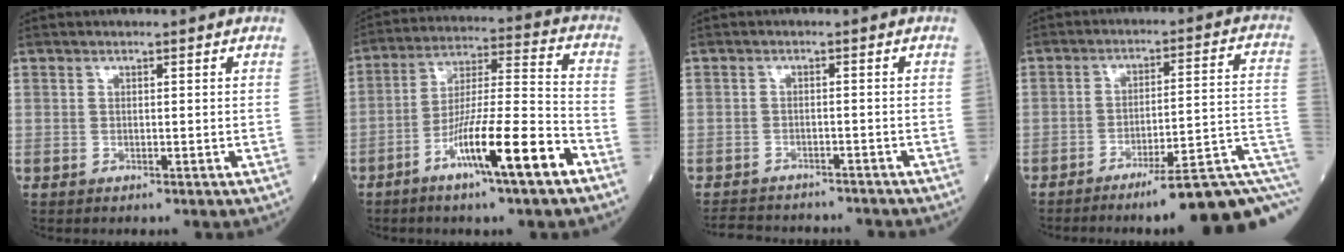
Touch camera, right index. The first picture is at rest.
{"total": 14.2, "force": [-7.4, 0.3, 12.1], "torque": [-0.212, -0.007, -0.131]}
{"total": 9.0, "force": [-8.4, 2.6, 2.0], "torque": [-0.033, 0.005, -0.112]}
{"total": 14.4, "force": [-7.9, 0.3, 12.0], "torque": [-0.099, 0.025, -0.105]}